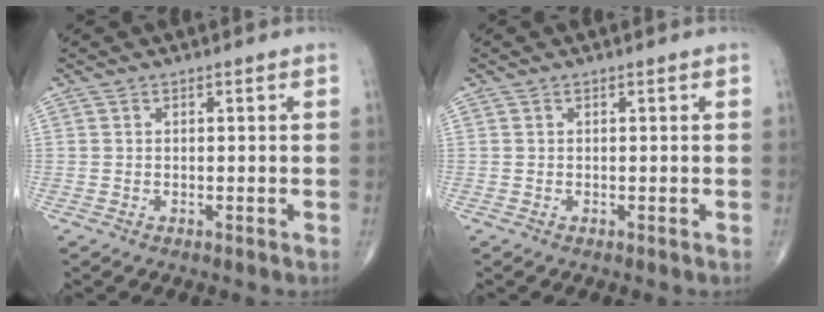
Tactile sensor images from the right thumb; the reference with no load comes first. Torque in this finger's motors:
{"motor_torque": [-0.27, 0.27, 0.01, -0.01, 0.00]}